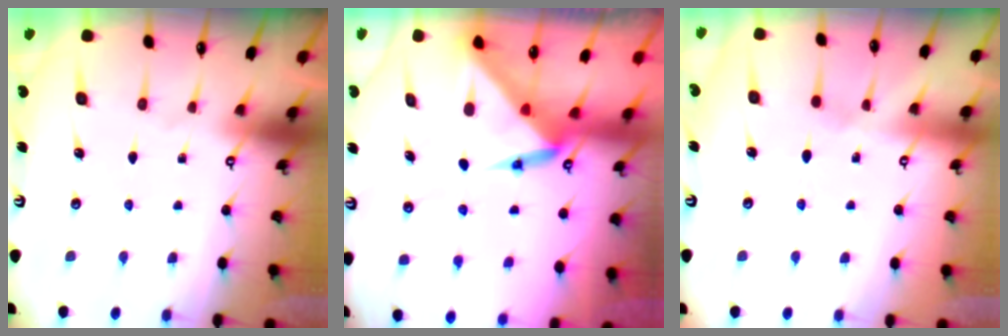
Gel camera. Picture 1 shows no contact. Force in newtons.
{"total": 3.8, "press": 3.8, "slide": 0.2}
{"total": 2.5, "press": 2.5, "slide": 0.4}